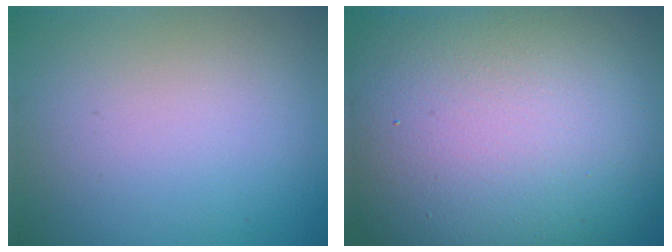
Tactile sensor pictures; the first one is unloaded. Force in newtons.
{"total": 18.7, "press": 18.7, "slide": 1.0}